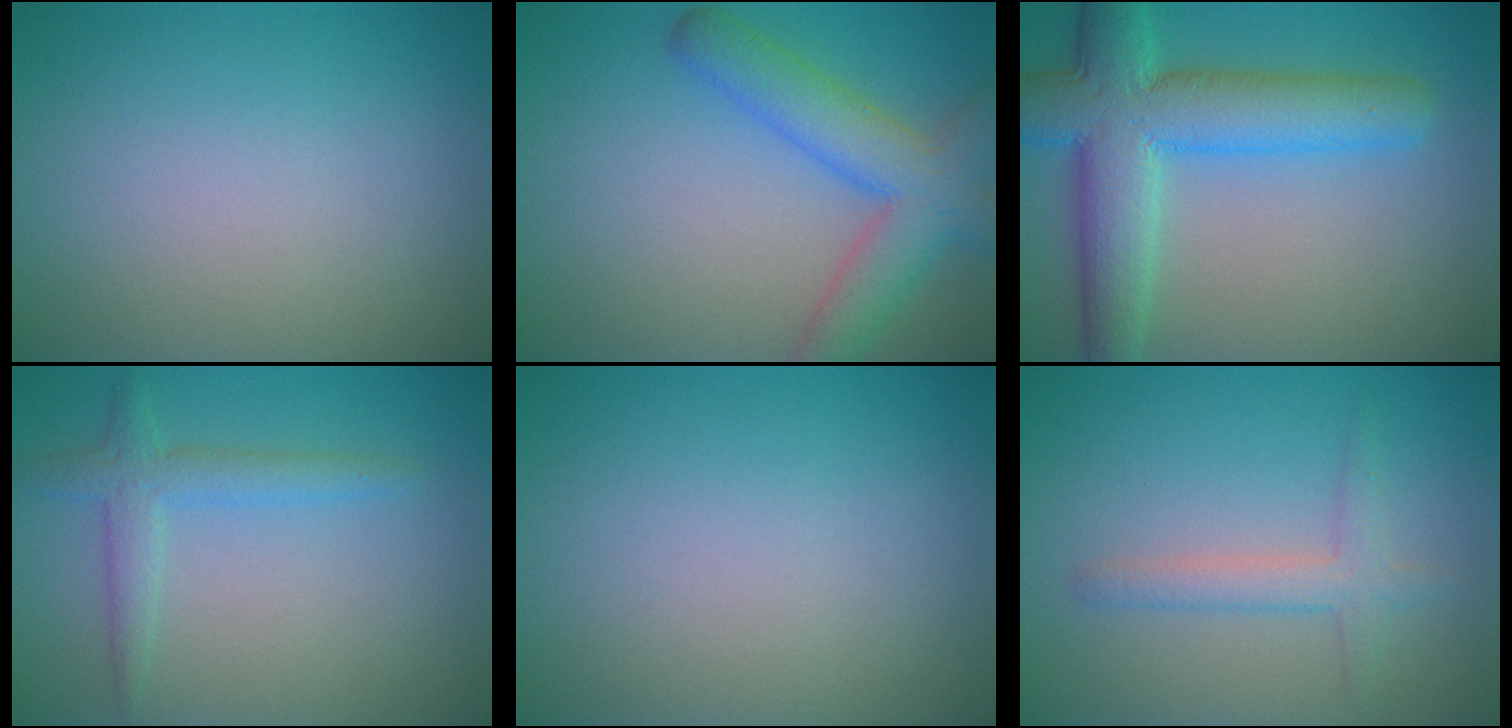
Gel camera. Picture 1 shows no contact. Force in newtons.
{"total": 6.2, "press": 6.1, "slide": 0.4}
{"total": 8.8, "press": 8.8, "slide": 0.3}
{"total": 2.6, "press": 2.6, "slide": 0.1}
{"total": 0.0}
{"total": 2.4, "press": 2.4, "slide": 0.0}